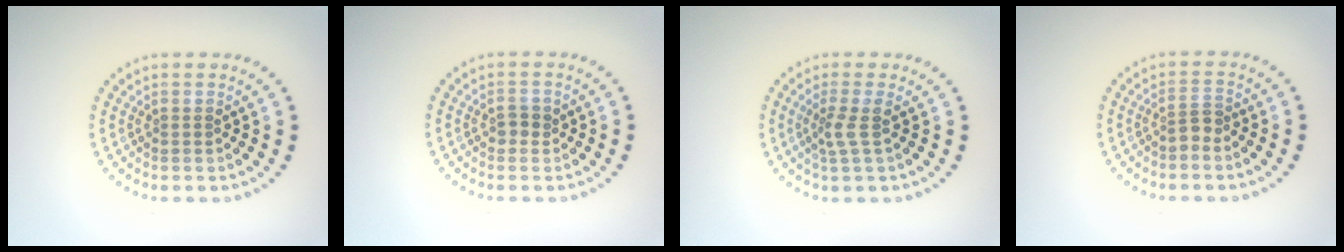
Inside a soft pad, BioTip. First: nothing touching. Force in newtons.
{"total": 1.3, "press": 1.2, "slide": 0.3}
{"total": 1.9, "press": 1.4, "slide": 1.2}
{"total": 1.7, "press": 1.4, "slide": 1.0}